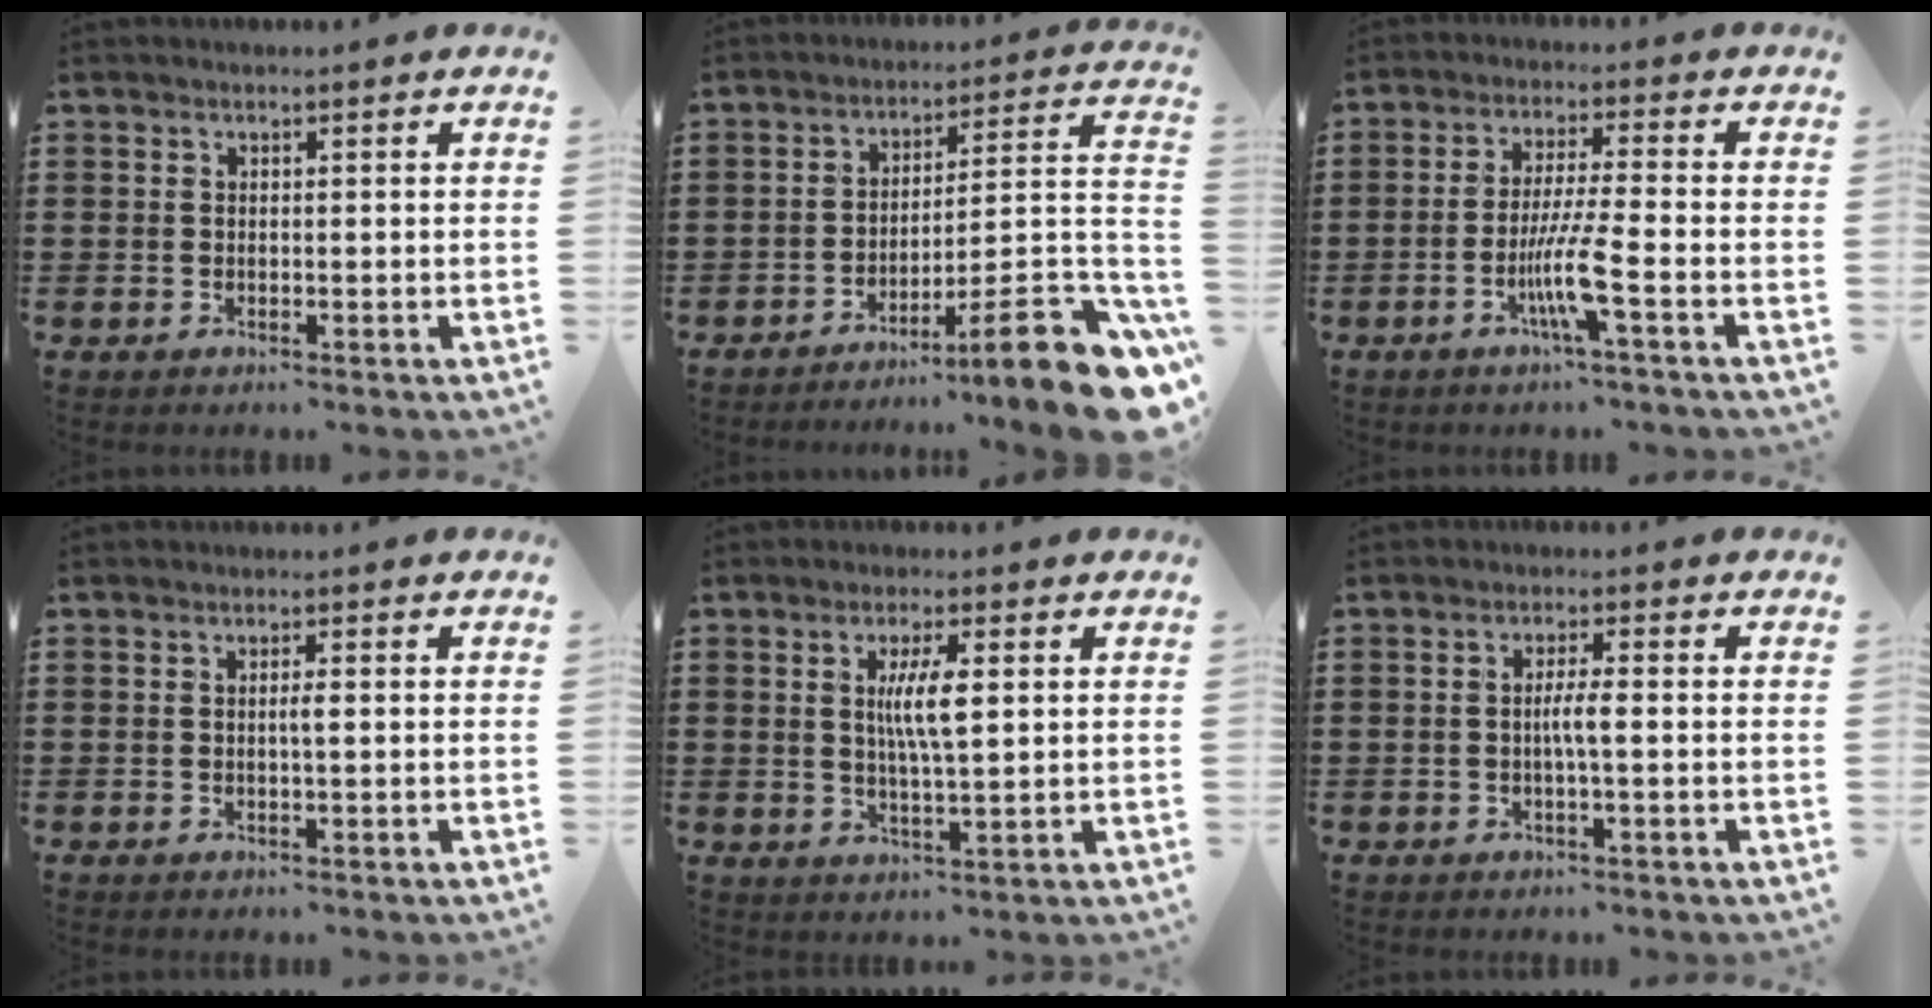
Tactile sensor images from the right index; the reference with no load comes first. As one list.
[{"total": 11.7, "force": [-6.8, 1.4, 9.3], "torque": [-0.115, 0.000, -0.124]}, {"total": 7.2, "force": [-2.9, -0.2, 6.6], "torque": [-0.130, -0.016, -0.056]}, {"total": 1.2, "force": [-0.1, 0.0, 1.2], "torque": [-0.024, -0.002, -0.002]}, {"total": 5.7, "force": [1.1, 1.0, 5.5], "torque": [-0.107, 0.003, 0.016]}, {"total": 2.9, "force": [-0.4, 0.1, 2.8], "torque": [-0.058, -0.008, -0.011]}]